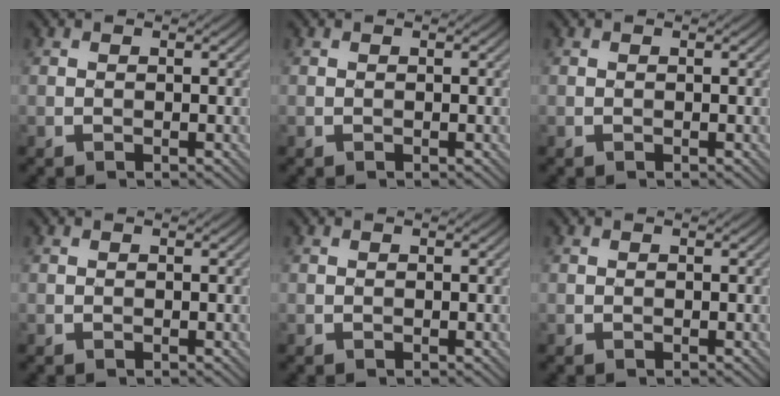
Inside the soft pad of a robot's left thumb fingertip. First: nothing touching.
{"total": 0.0}
{"total": 0.0}
{"total": 0.0}
{"total": 0.0}
{"total": 0.0}